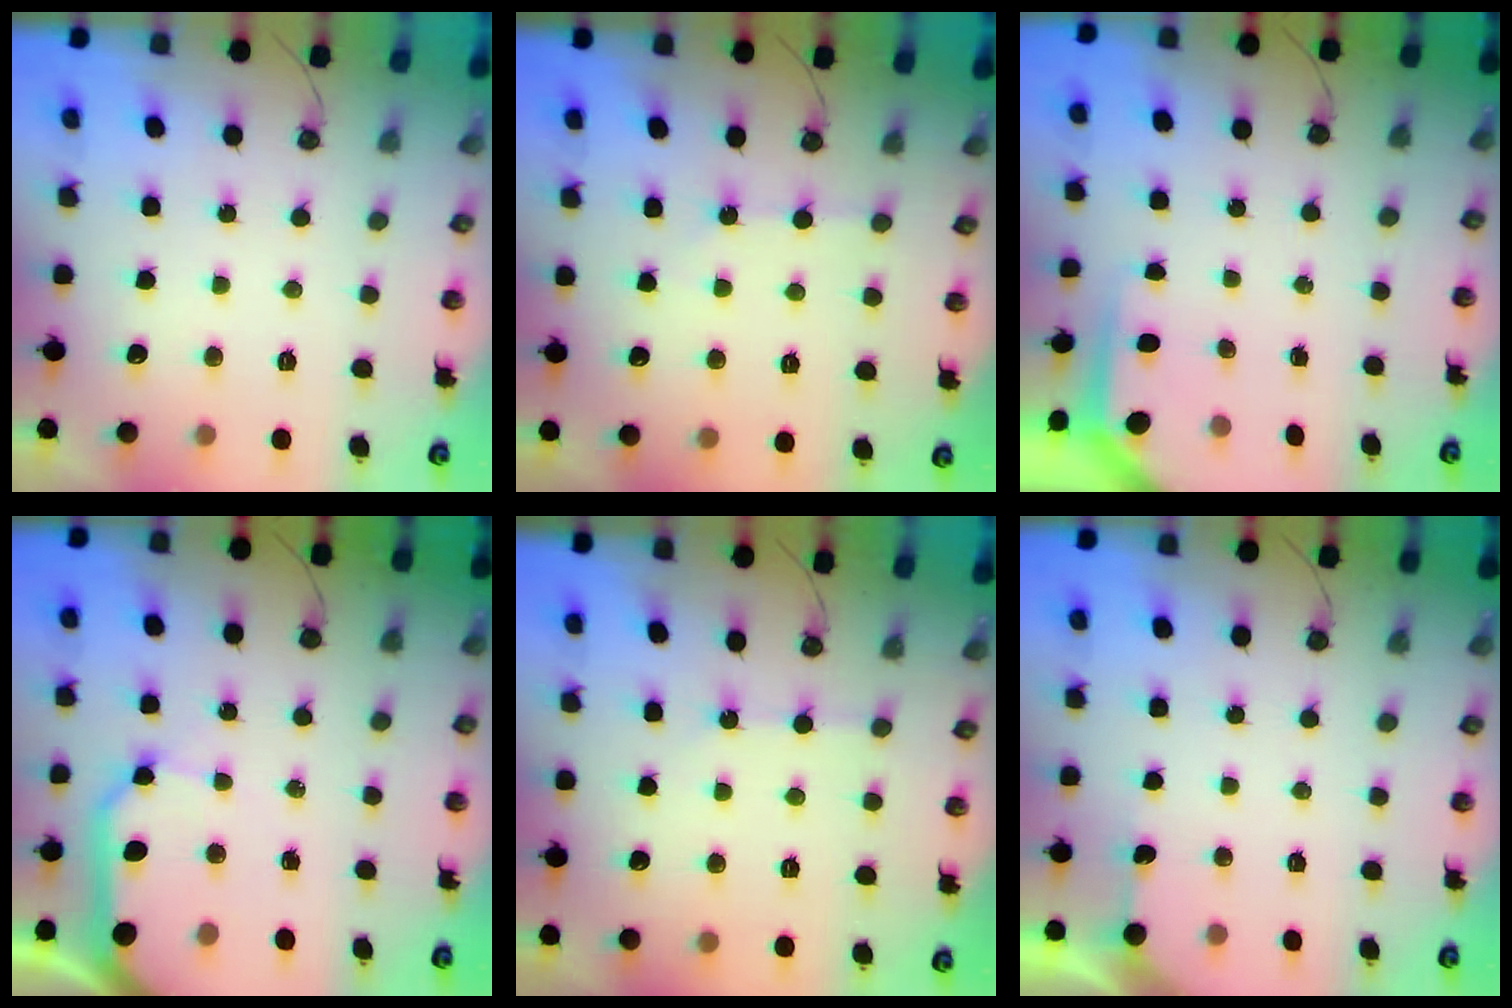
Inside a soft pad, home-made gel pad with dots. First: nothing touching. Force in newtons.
{"total": 1.9, "press": 1.8, "slide": 0.4}
{"total": 3.9, "press": 3.9, "slide": 0.2}
{"total": 14.2, "press": 14.0, "slide": 2.1}
{"total": 2.5, "press": 2.5, "slide": 0.4}
{"total": 2.7, "press": 2.7, "slide": 0.2}